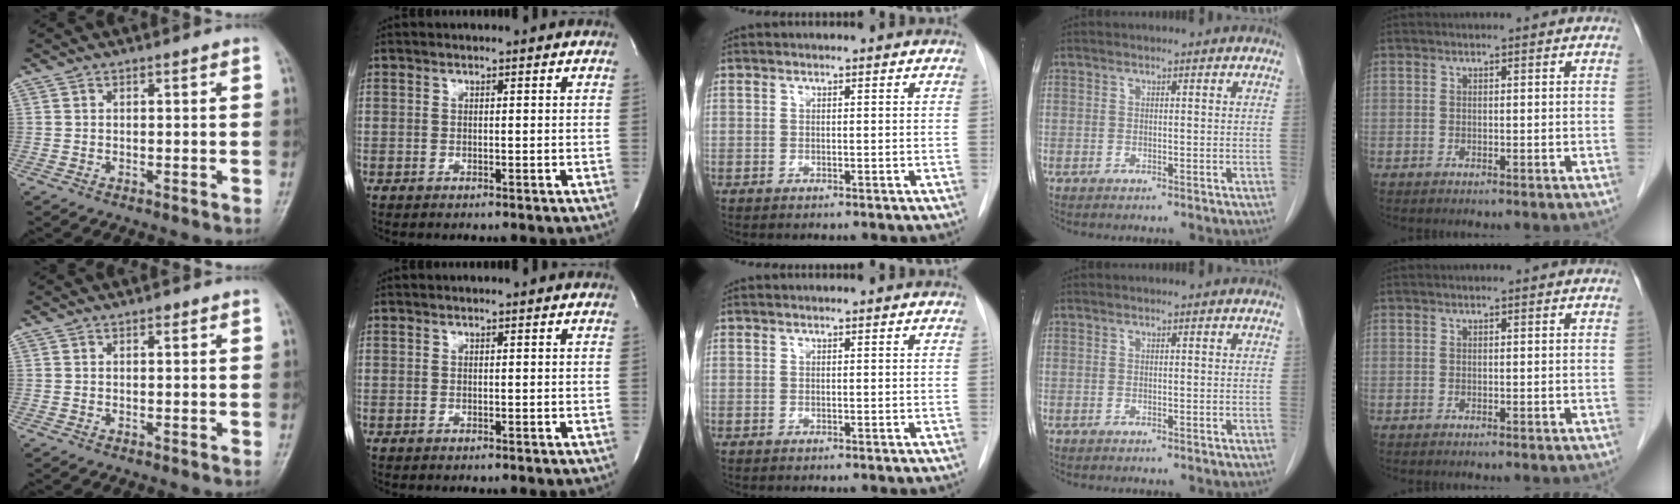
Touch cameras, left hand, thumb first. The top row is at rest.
{"thumb": {"total": 0.9, "force": [0.4, 0.5, 0.6], "torque": [-0.005, 0.001, 0.004]}}